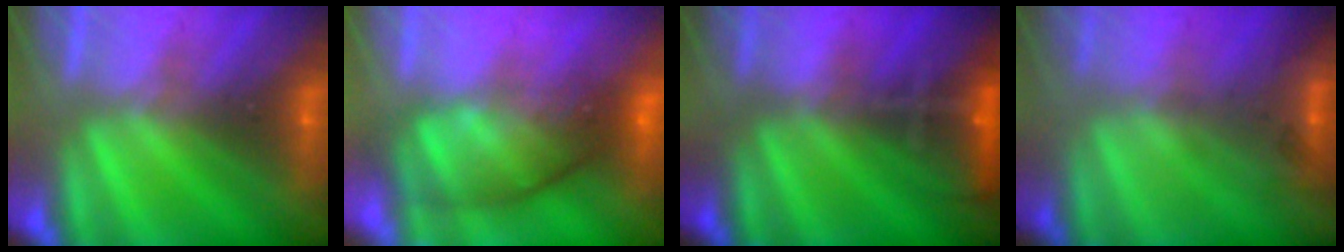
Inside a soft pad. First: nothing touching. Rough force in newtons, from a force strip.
{"total": 6.9}
{"total": 7.7}
{"total": 2.2}